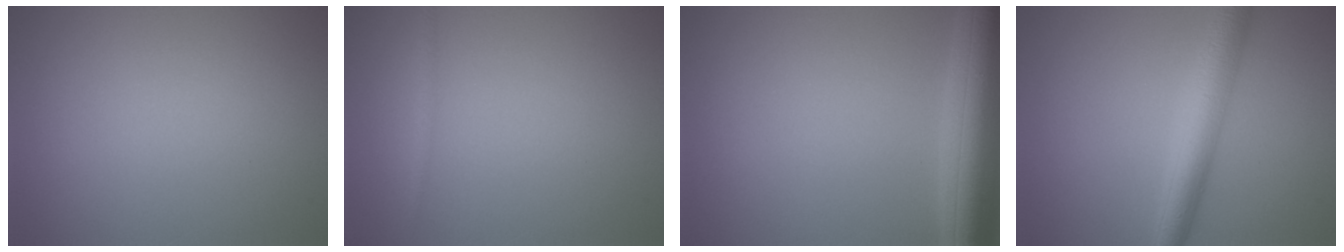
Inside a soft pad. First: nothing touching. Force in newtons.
{"total": 0.8, "press": 0.8, "slide": 0.0}
{"total": 7.4, "press": 7.4, "slide": 0.4}
{"total": 4.7, "press": 4.7, "slide": 0.0}